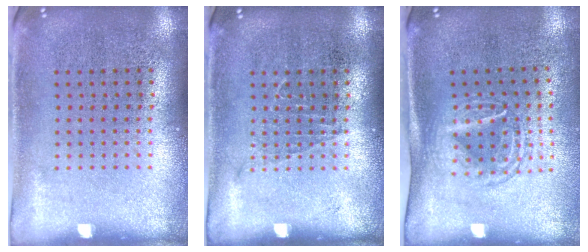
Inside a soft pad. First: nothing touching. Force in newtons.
{"total": 0.5, "press": 0.5, "slide": 0.1}
{"total": 1.6, "press": 1.3, "slide": 1.0}